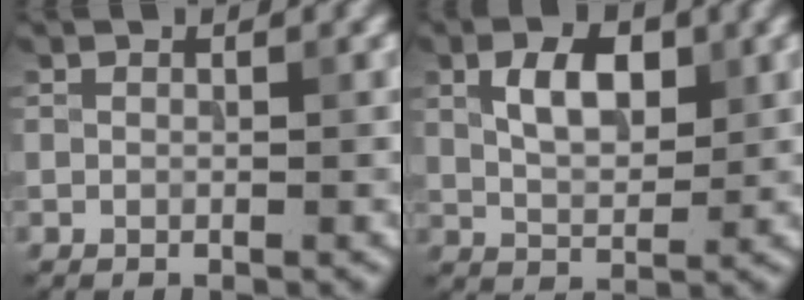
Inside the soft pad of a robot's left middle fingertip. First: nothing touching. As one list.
[{"total": 4.3, "force": [1.3, 2.4, 3.3], "torque": [-0.065, 0.005, 0.026]}]